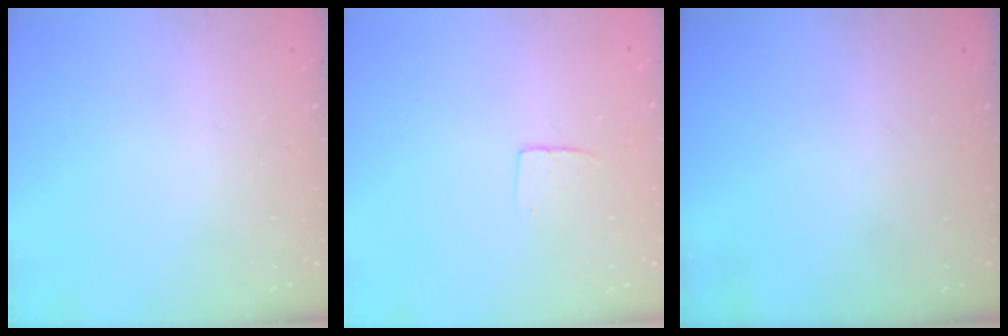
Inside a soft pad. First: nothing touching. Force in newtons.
{"total": 3.8, "press": 3.8, "slide": 0.2}
{"total": 0.0}